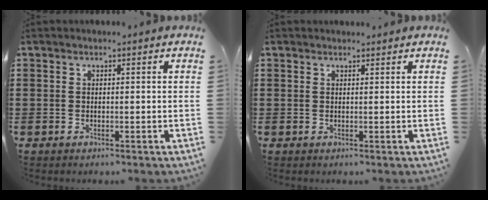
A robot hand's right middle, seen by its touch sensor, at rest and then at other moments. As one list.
[{"total": 0.6, "force": [0.6, 0.3, 0.0], "torque": [0.006, -0.003, 0.010]}]